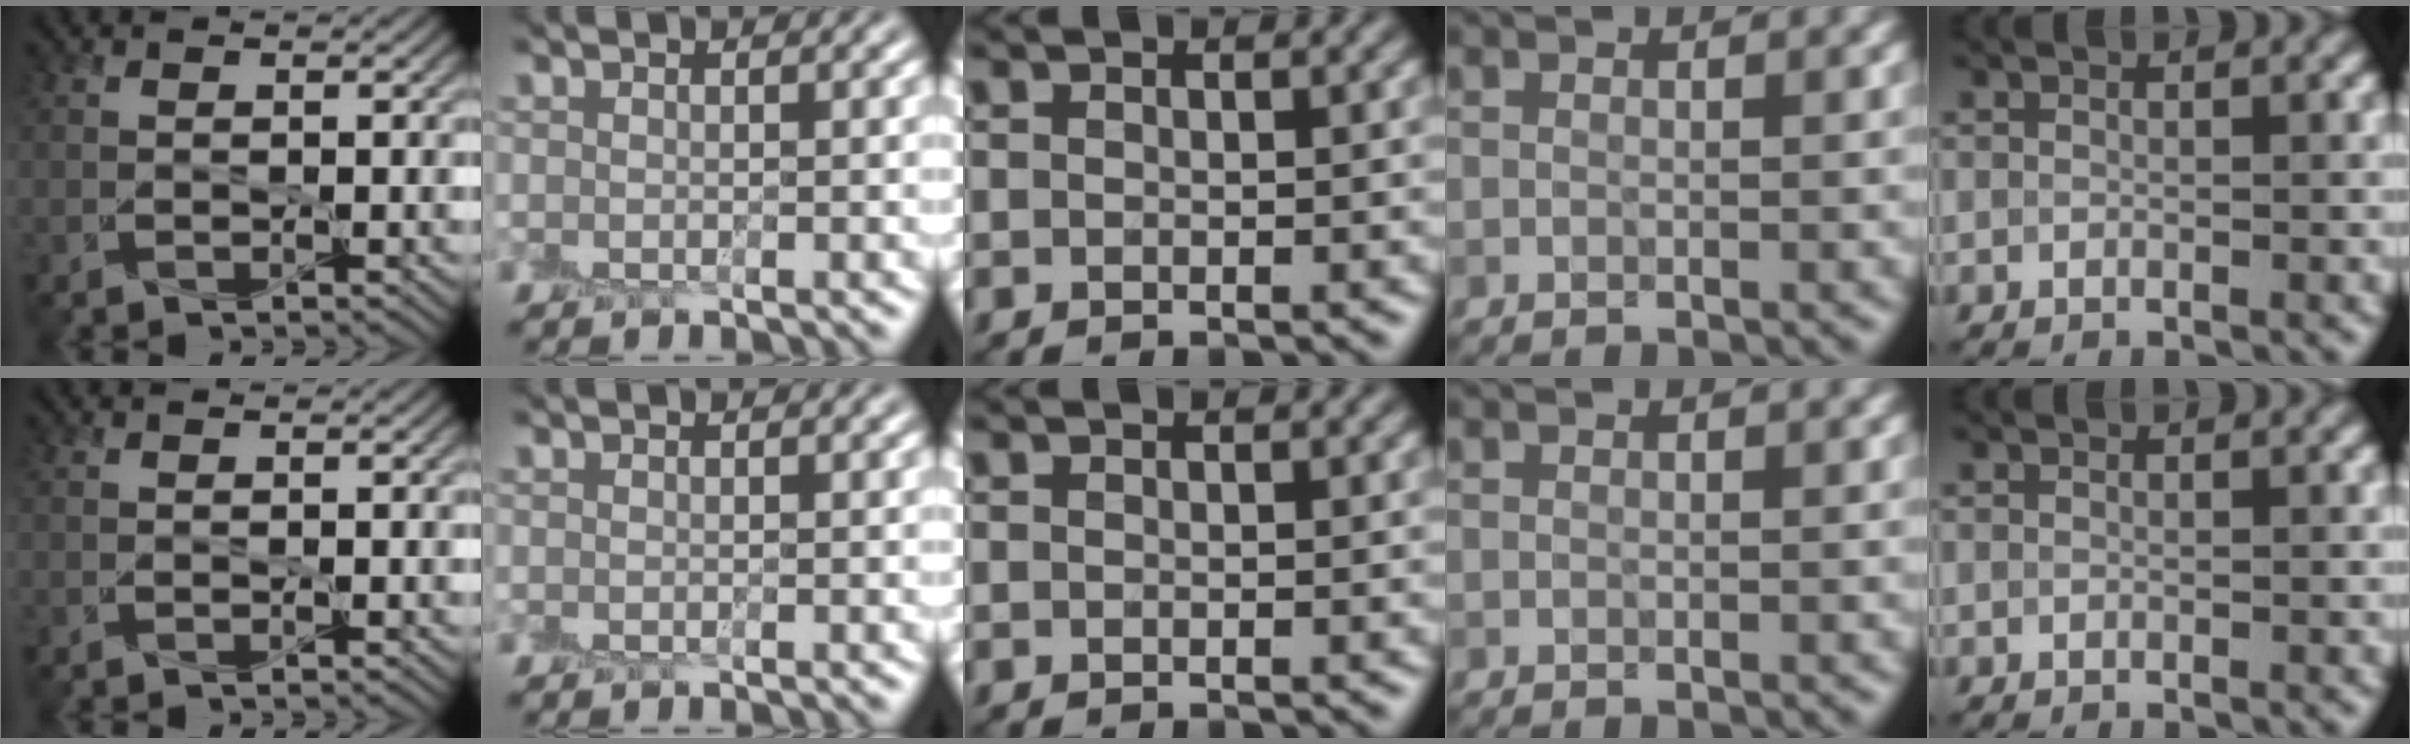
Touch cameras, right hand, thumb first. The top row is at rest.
{}